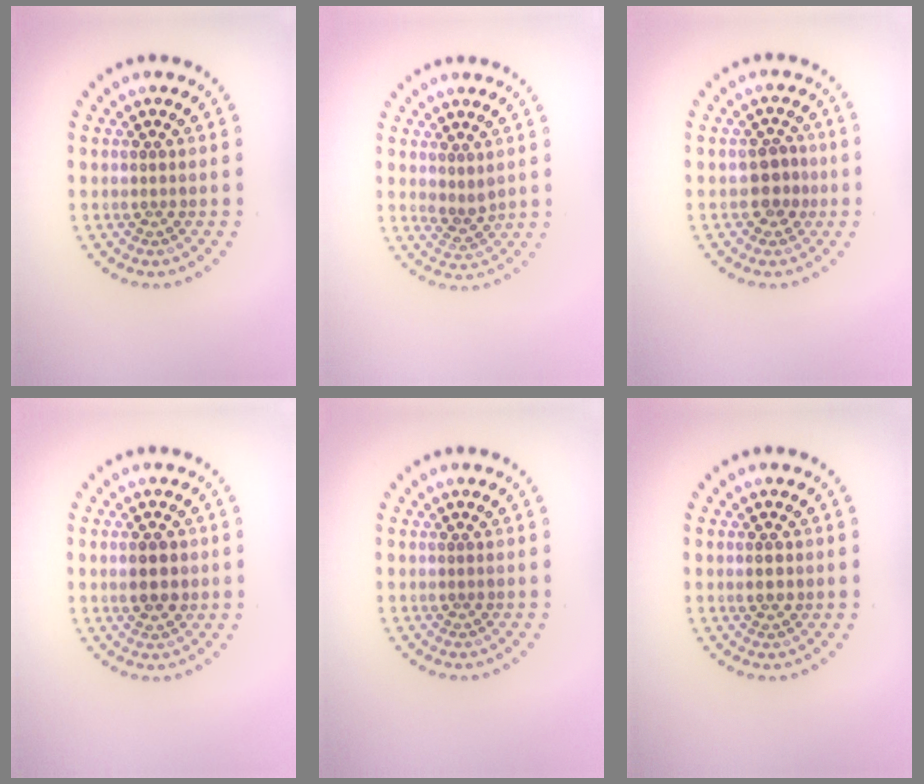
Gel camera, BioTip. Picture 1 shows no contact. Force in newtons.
{"total": 1.4, "press": 1.2, "slide": 0.8}
{"total": 2.2, "press": 2.1, "slide": 0.7}
{"total": 2.4, "press": 2.4, "slide": 0.1}
{"total": 0.0}
{"total": 0.8, "press": 0.8, "slide": 0.2}